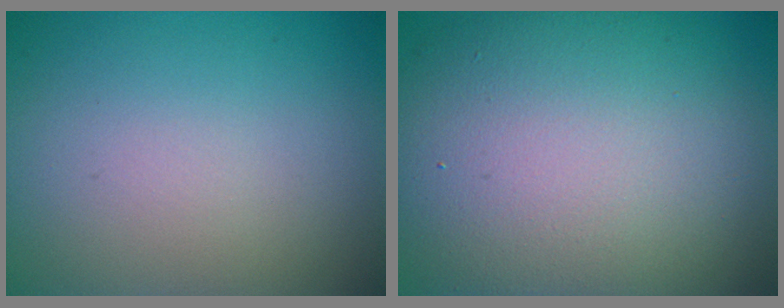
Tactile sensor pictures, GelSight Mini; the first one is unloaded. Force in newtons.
{"total": 12.5, "press": 12.5, "slide": 0.7}